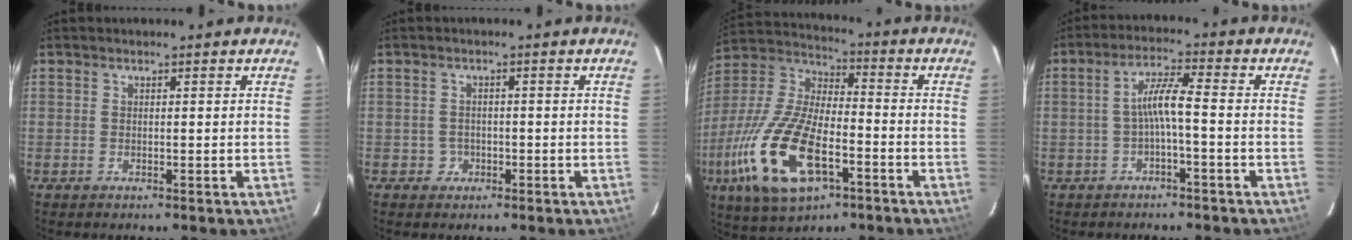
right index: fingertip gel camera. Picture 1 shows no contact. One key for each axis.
{"total": 2.3, "fx": -0.9, "fy": 2.1, "fz": 0.0, "tx": -0.001, "ty": 0.007, "tz": -0.011}
{"total": 21.8, "fx": -8.9, "fy": 9.4, "fz": 17.6, "tx": -0.383, "ty": -0.030, "tz": -0.163}
{"total": 4.8, "fx": -1.5, "fy": 0.1, "fz": 4.5, "tx": -0.095, "ty": 0.011, "tz": -0.027}